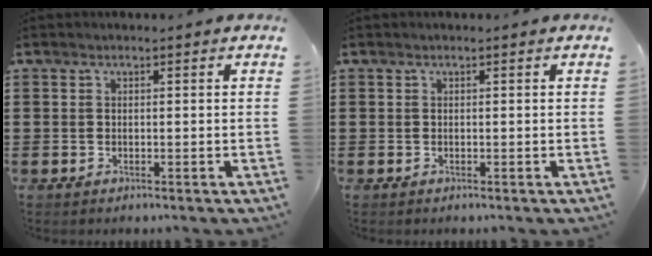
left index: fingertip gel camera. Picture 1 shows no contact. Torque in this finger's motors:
{"motor_torque": [0.00, 0.00, 0.00, 0.00]}